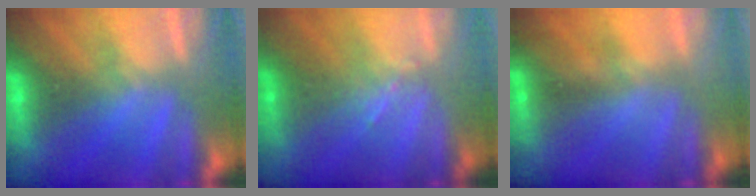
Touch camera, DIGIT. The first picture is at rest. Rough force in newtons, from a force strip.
{"total": 1.1}
{"total": 2.0}